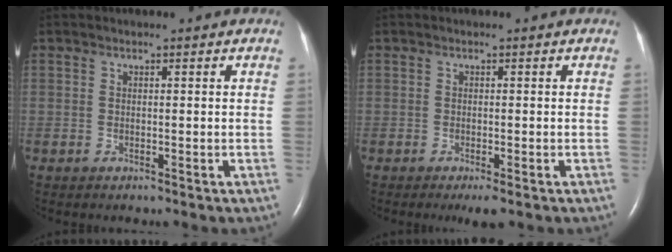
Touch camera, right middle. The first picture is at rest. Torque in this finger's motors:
{"motor_torque": [0.46, -0.36, 0.02, 0.00]}